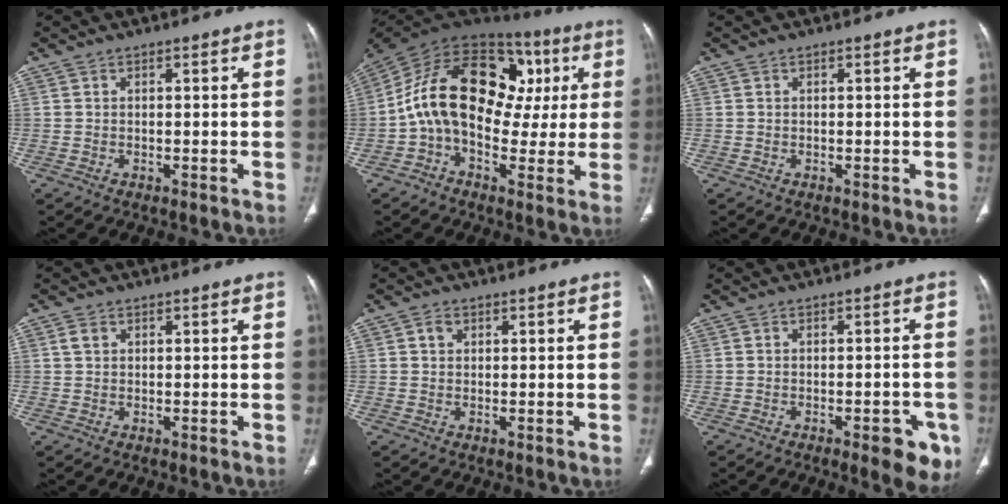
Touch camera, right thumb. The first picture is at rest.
{"total": 22.5, "force": [2.4, 14.6, 17.0], "torque": [-0.248, 0.051, 0.028]}
{"total": 0.0}
{"total": 1.4, "force": [0.6, 1.0, 0.8], "torque": [-0.017, 0.003, 0.012]}
{"total": 1.5, "force": [0.6, 1.2, 0.7], "torque": [-0.008, 0.001, 0.008]}
{"total": 7.1, "force": [-3.5, 2.7, 5.5], "torque": [-0.043, 0.007, -0.040]}